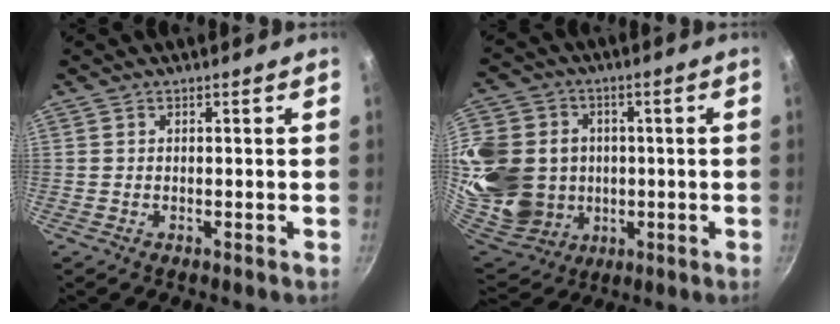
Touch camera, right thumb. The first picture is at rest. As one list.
[{"total": 25.7, "force": [0.7, 22.3, 12.8], "torque": [-0.303, 0.019, 0.032]}]